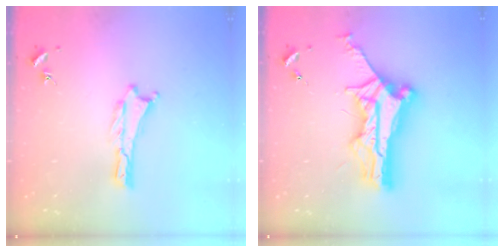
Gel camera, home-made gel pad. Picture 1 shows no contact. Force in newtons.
{"total": 12.0, "press": 12.0, "slide": 0.8}